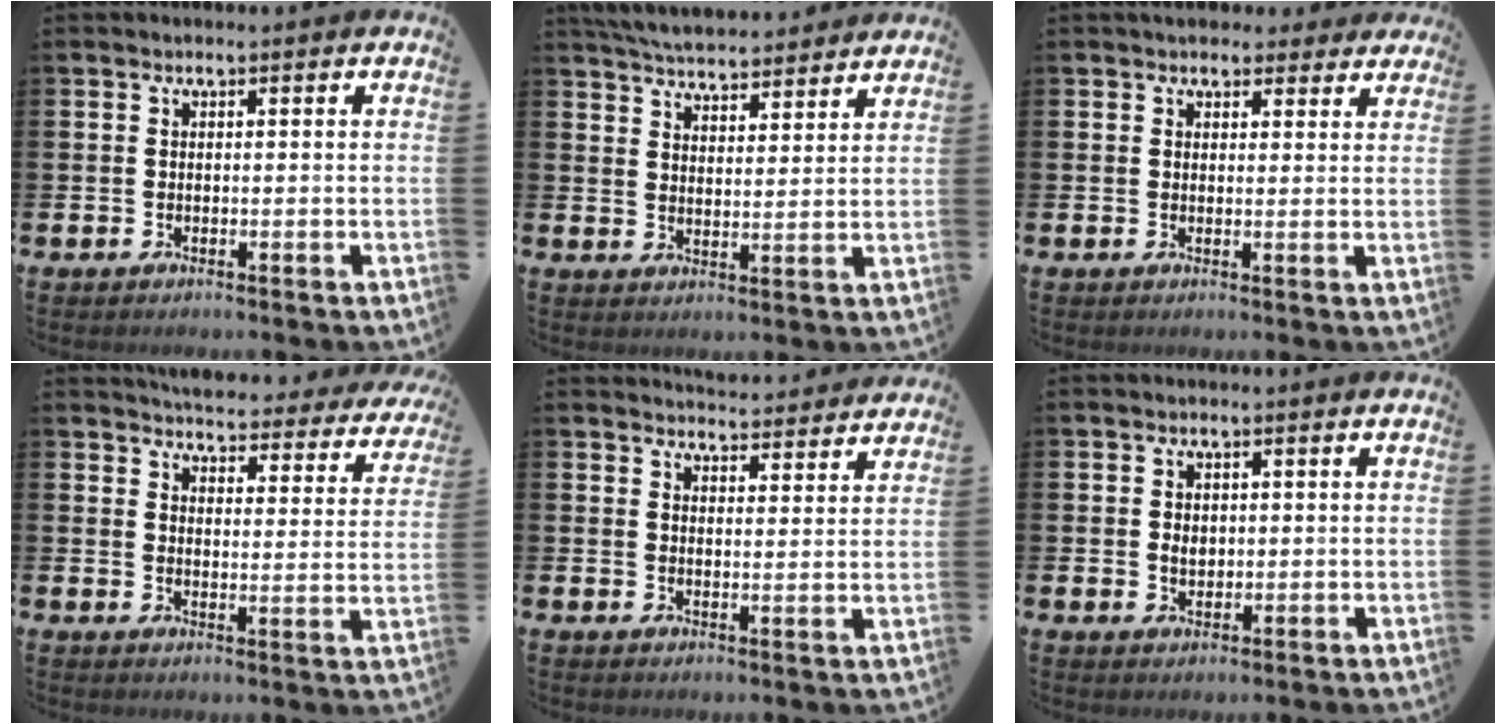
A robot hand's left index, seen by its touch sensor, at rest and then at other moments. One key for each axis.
{"total": 5.7, "fx": 5.6, "fy": 0.4, "fz": 0.6, "tx": -0.034, "ty": -0.030, "tz": 0.102}
{"total": 3.5, "fx": 3.1, "fy": 1.6, "fz": 0.0, "tx": 0.008, "ty": -0.012, "tz": 0.054}
{"total": 4.7, "fx": 4.6, "fy": 0.7, "fz": 0.6, "tx": -0.031, "ty": -0.039, "tz": 0.076}
{"total": 4.7, "fx": 4.7, "fy": 0.4, "fz": 0.0, "tx": -0.002, "ty": -0.033, "tz": 0.084}
{"total": 2.0, "fx": 0.4, "fy": 1.5, "fz": 1.2, "tx": -0.007, "ty": 0.001, "tz": 0.002}